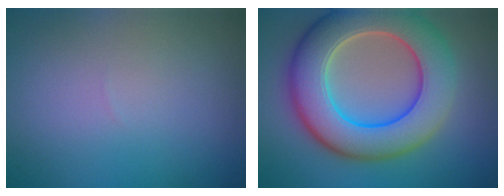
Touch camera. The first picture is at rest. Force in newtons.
{"total": 10.8, "press": 10.8, "slide": 0.7}